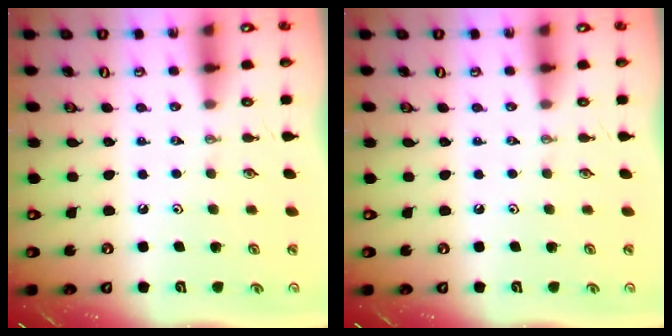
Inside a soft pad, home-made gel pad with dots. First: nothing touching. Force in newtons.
{"total": 0.0}